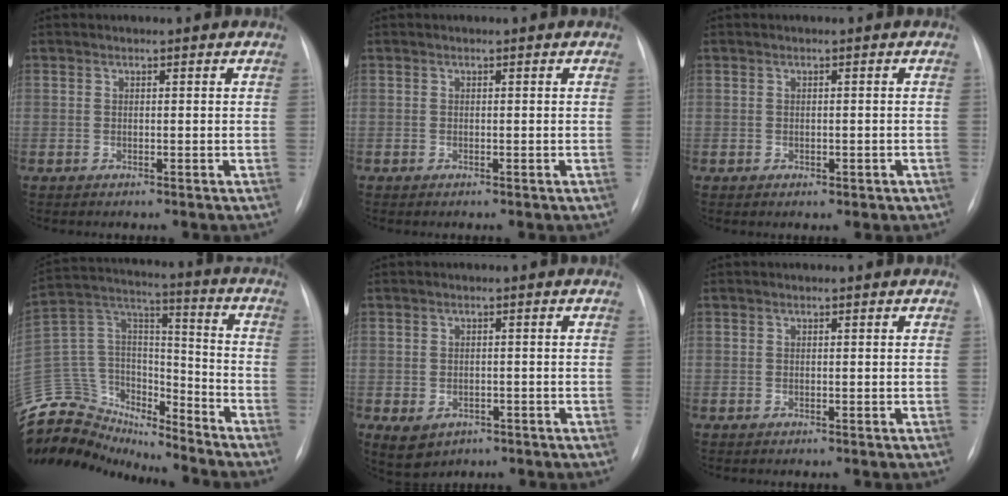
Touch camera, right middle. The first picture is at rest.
{"total": 0.0}
{"total": 1.7, "force": [-0.8, 1.0, 1.1], "torque": [-0.014, 0.001, -0.002]}
{"total": 21.6, "force": [-19.8, 7.1, 4.9], "torque": [-0.124, 0.064, -0.325]}
{"total": 4.4, "force": [-2.1, 3.4, 1.9], "torque": [-0.037, -0.001, -0.014]}
{"total": 0.0}